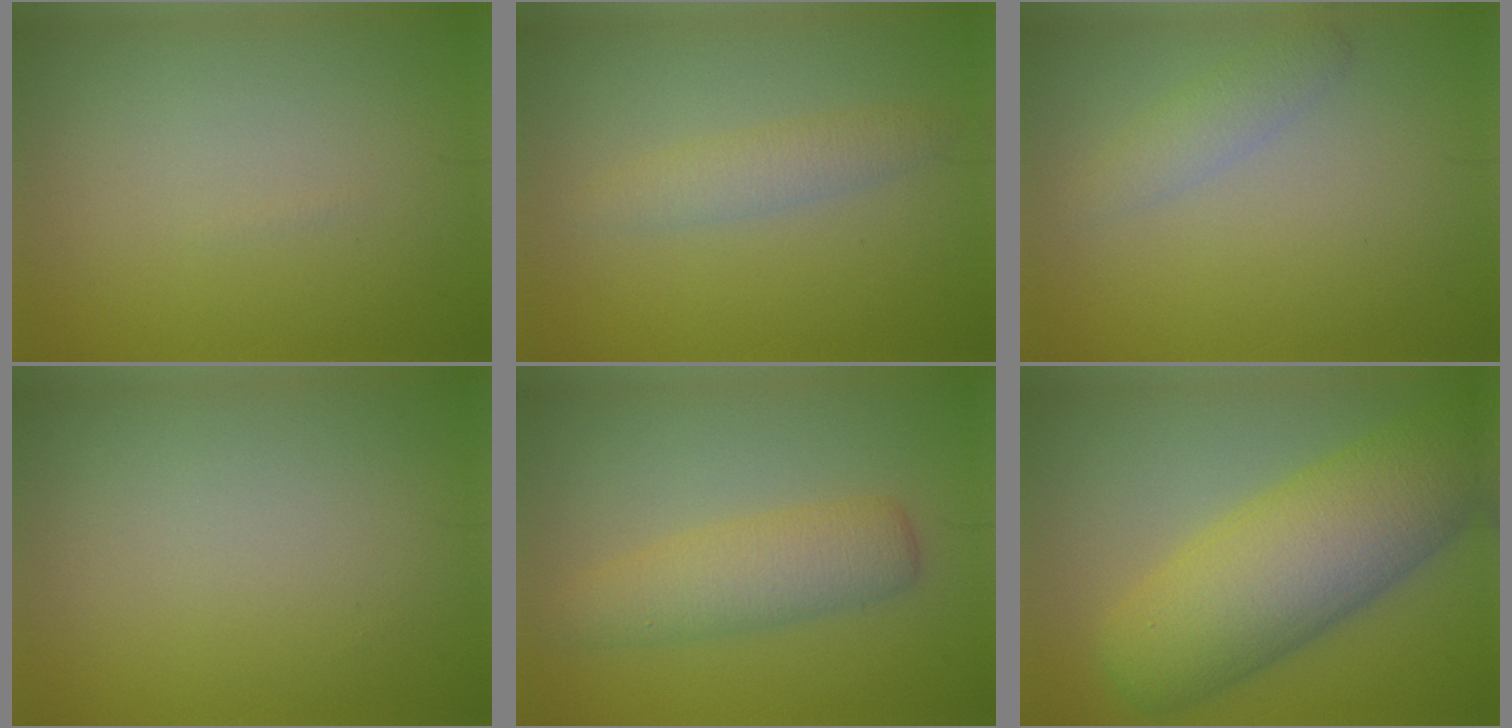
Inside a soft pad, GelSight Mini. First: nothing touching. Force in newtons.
{"total": 2.1, "press": 2.1, "slide": 0.1}
{"total": 1.9, "press": 1.9, "slide": 0.0}
{"total": 0.0}
{"total": 3.9, "press": 3.9, "slide": 0.1}
{"total": 10.2, "press": 10.2, "slide": 0.2}